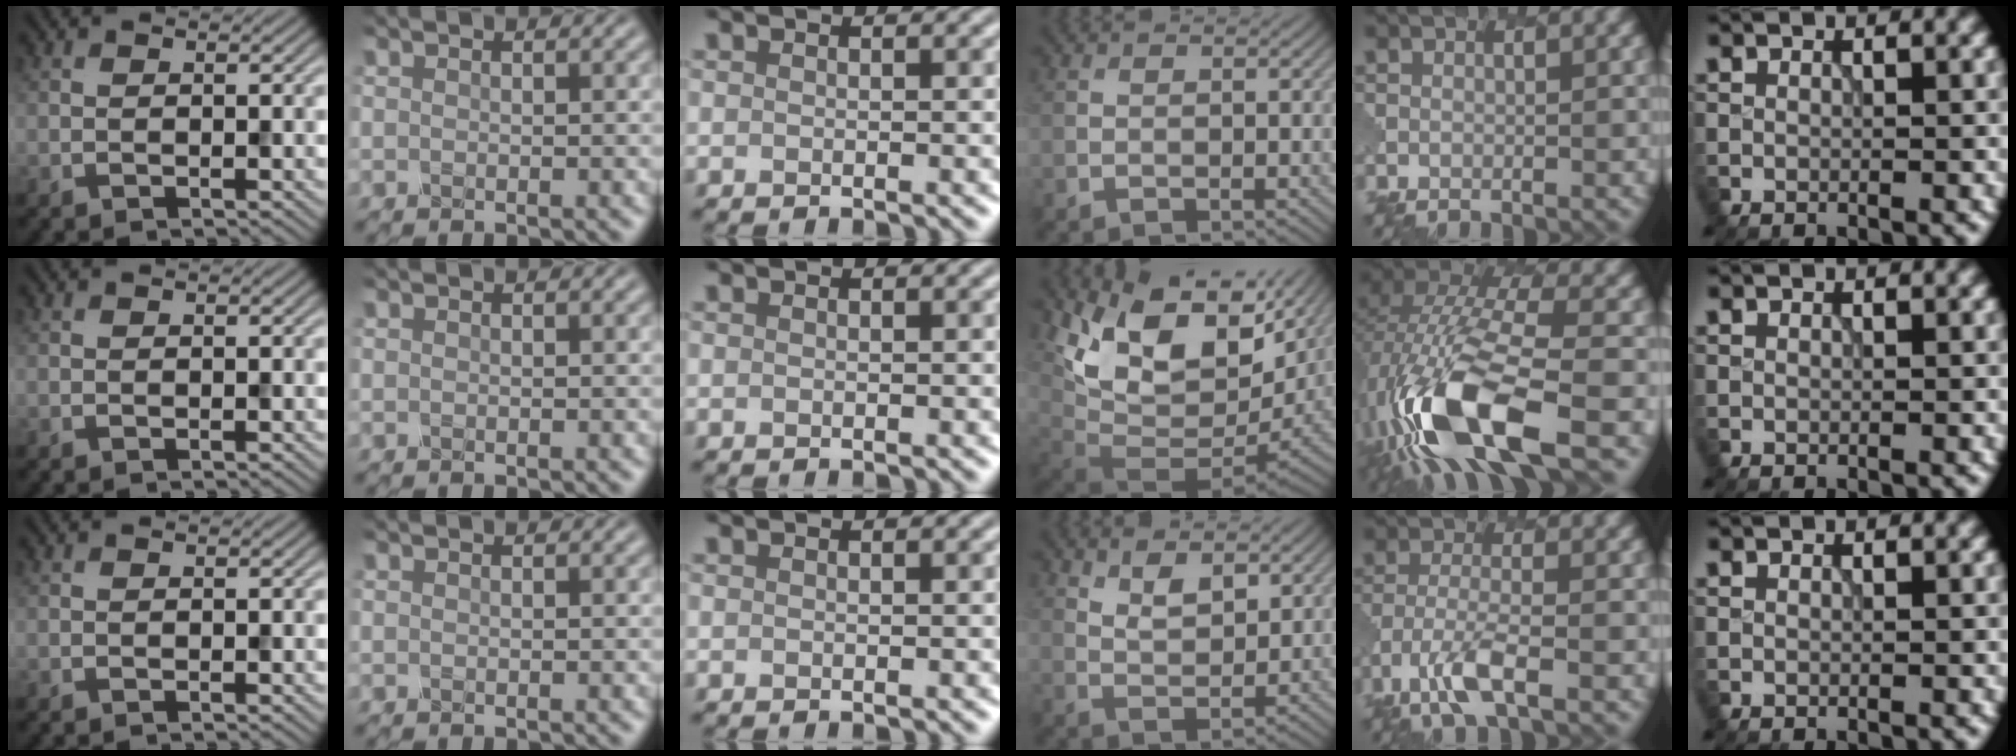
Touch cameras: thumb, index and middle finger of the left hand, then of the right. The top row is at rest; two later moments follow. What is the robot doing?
{"motion": "insert", "object": "pen bag"}